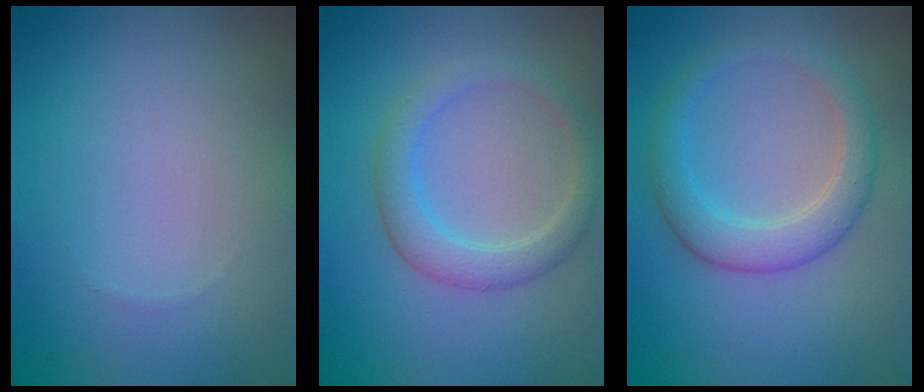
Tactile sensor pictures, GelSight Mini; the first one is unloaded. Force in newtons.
{"total": 2.9, "press": 2.9, "slide": 0.4}
{"total": 3.5, "press": 3.5, "slide": 0.1}